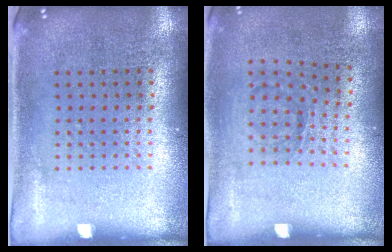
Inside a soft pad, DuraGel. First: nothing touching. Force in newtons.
{"total": 1.0, "press": 0.7, "slide": 0.7}